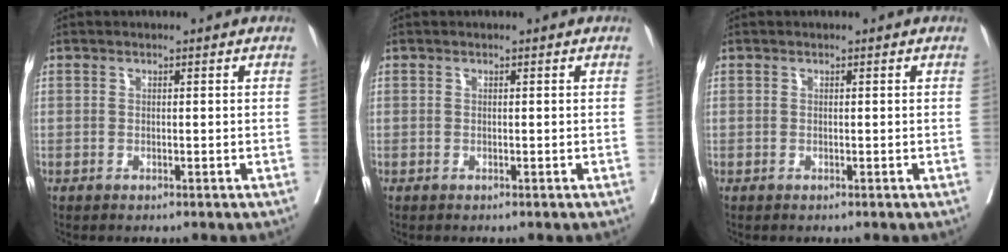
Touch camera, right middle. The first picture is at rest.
{"total": 0.0}
{"total": 0.0}